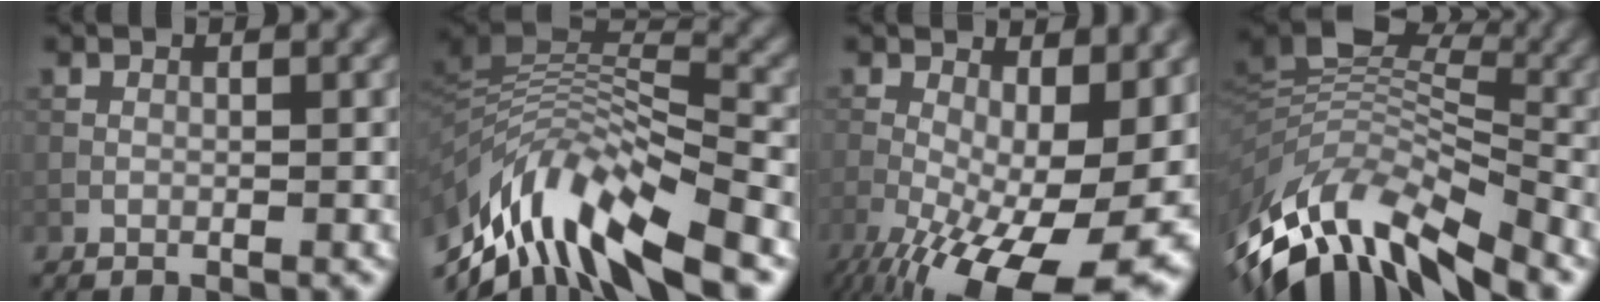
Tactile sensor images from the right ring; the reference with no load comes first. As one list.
[{"total": 11.5, "force": [-6.3, 4.1, 8.8], "torque": [-0.175, 0.019, -0.108]}, {"total": 17.1, "force": [-5.9, 6.9, 14.4], "torque": [-0.242, -0.026, -0.069]}, {"total": 11.9, "force": [-6.0, 4.7, 9.1], "torque": [-0.189, 0.012, -0.114]}]